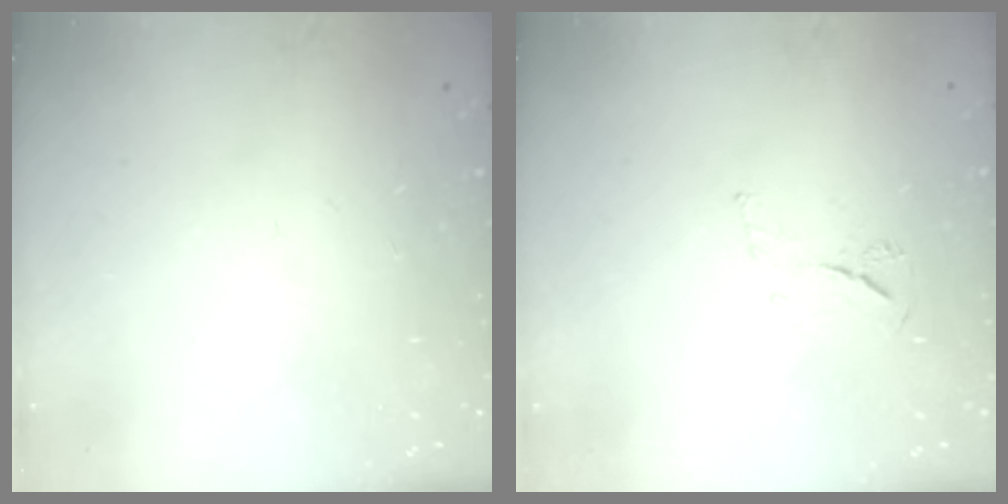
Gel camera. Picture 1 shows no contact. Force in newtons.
{"total": 4.7, "press": 4.6, "slide": 0.8}